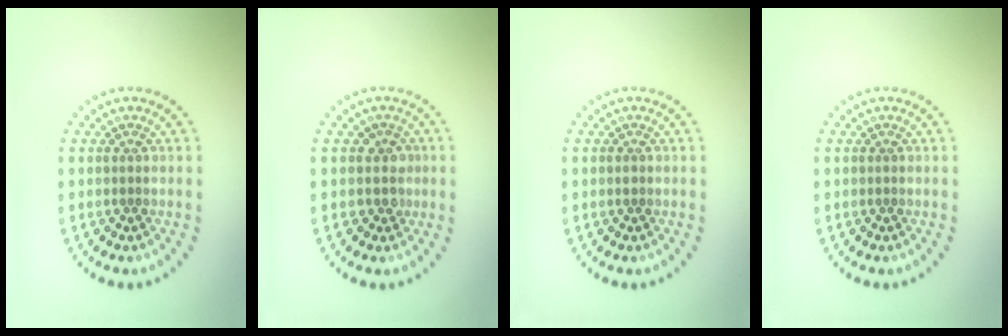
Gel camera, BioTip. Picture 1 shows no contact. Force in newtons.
{"total": 1.7, "press": 1.5, "slide": 0.8}
{"total": 0.6, "press": 0.6, "slide": 0.1}
{"total": 0.0}